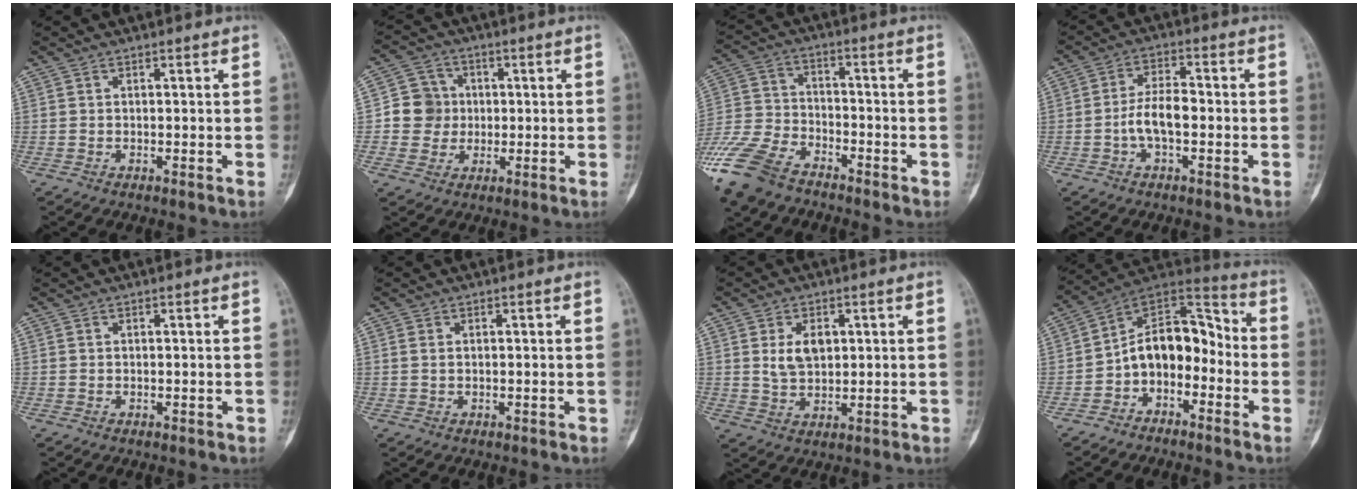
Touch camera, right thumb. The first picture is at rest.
{"total": 7.5, "force": [-0.2, 7.2, 2.0], "torque": [0.007, 0.012, -0.010]}
{"total": 16.9, "force": [-11.6, 8.9, 8.6], "torque": [-0.197, 0.024, -0.221]}
{"total": 6.7, "force": [-1.6, 3.2, 5.7], "torque": [-0.102, 0.024, -0.035]}
{"total": 0.0}
{"total": 1.0, "force": [0.1, 0.8, 0.6], "torque": [-0.012, 0.000, 0.002]}
{"total": 6.2, "force": [1.4, 4.2, 4.3], "torque": [-0.054, -0.007, 0.030]}
{"total": 13.3, "force": [-3.5, 8.7, 9.4], "torque": [-0.114, 0.081, -0.073]}